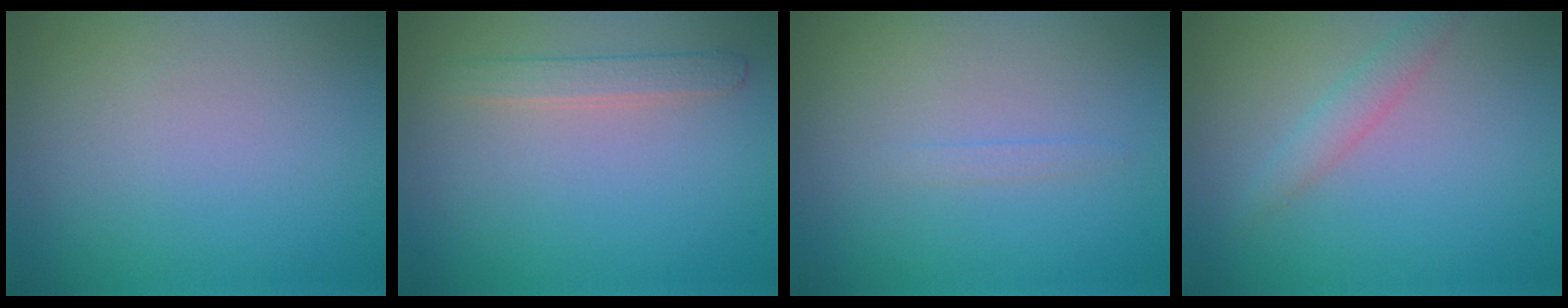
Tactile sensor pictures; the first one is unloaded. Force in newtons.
{"total": 1.8, "press": 1.8, "slide": 0.1}
{"total": 0.6, "press": 0.6, "slide": 0.1}
{"total": 1.8, "press": 1.8, "slide": 0.0}